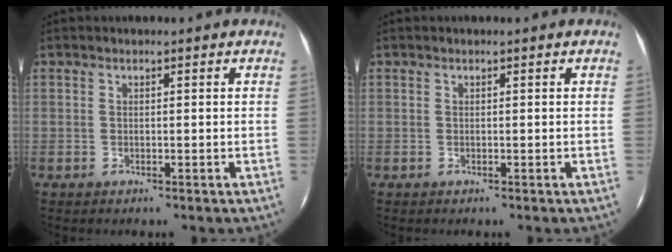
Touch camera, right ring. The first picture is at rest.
{"total": 0.0}